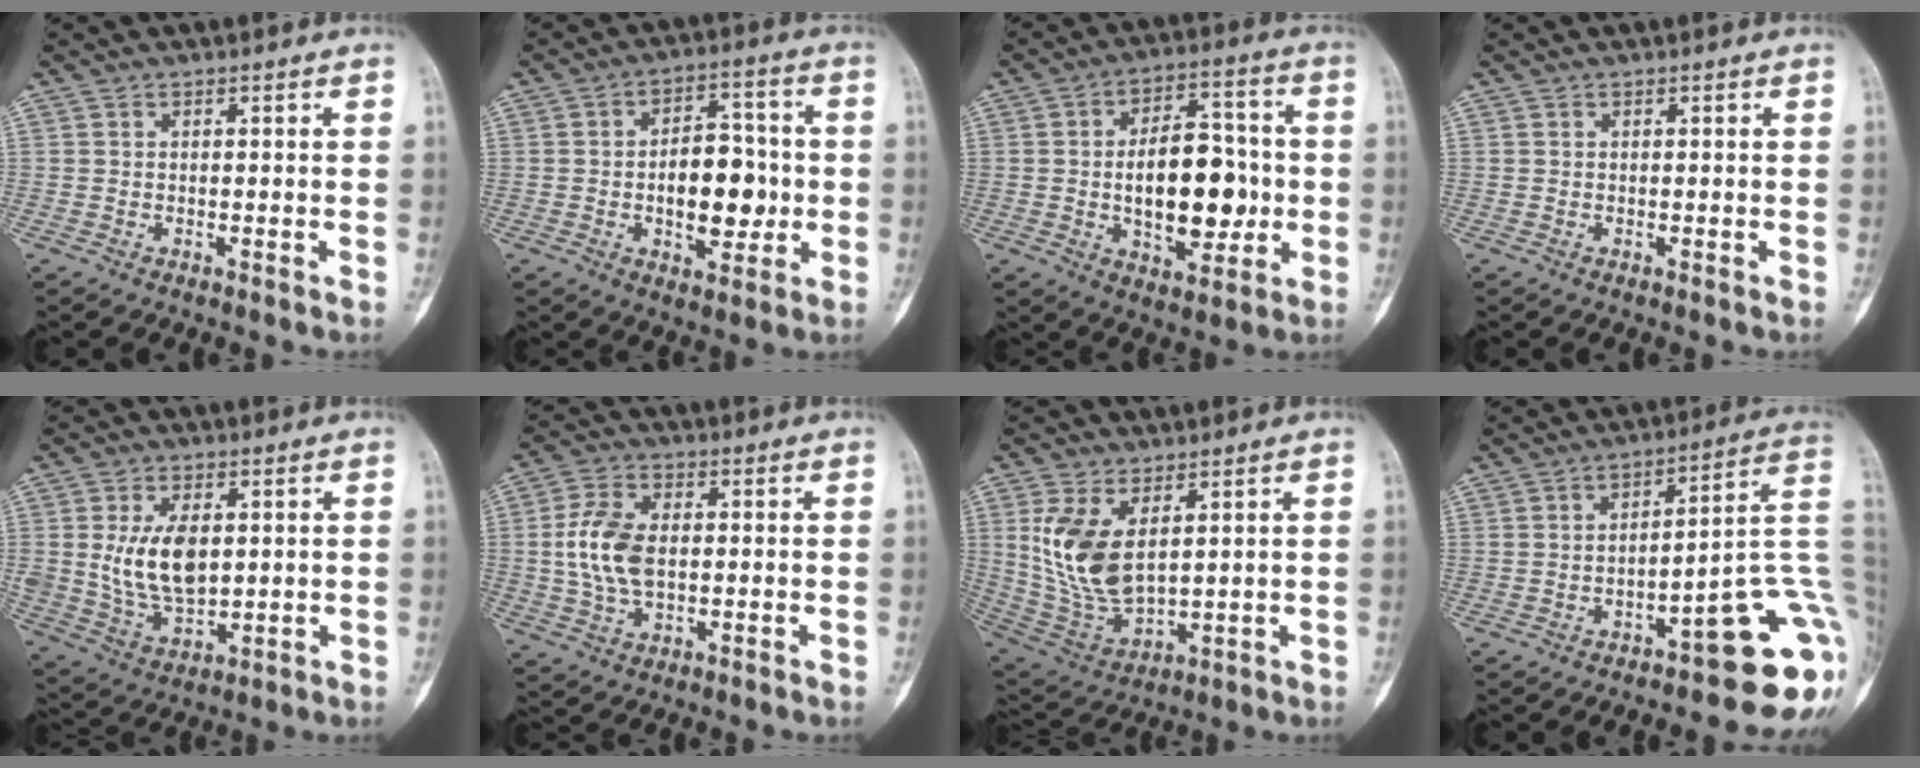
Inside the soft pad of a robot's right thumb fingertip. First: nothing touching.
{"total": 12.4, "force": [-1.2, 7.2, 10.0], "torque": [-0.115, 0.022, -0.016]}
{"total": 16.5, "force": [-1.2, 9.2, 13.7], "torque": [-0.177, 0.021, -0.012]}
{"total": 0.0}
{"total": 11.7, "force": [1.7, 6.9, 9.2], "torque": [-0.160, -0.015, 0.045]}
{"total": 10.0, "force": [0.2, 6.2, 7.9], "torque": [-0.160, 0.007, 0.005]}
{"total": 12.9, "force": [3.8, 6.7, 10.3], "torque": [-0.202, -0.022, 0.095]}
{"total": 19.0, "force": [-6.8, 5.5, 16.9], "torque": [-0.139, 0.067, -0.083]}